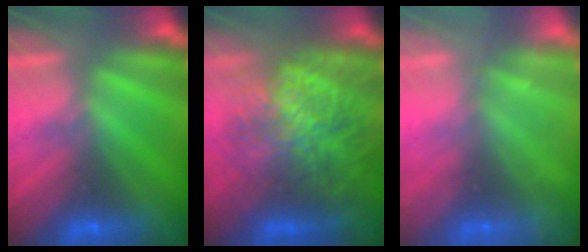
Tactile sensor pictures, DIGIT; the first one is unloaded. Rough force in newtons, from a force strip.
{"total": 11.2}
{"total": 2.3}